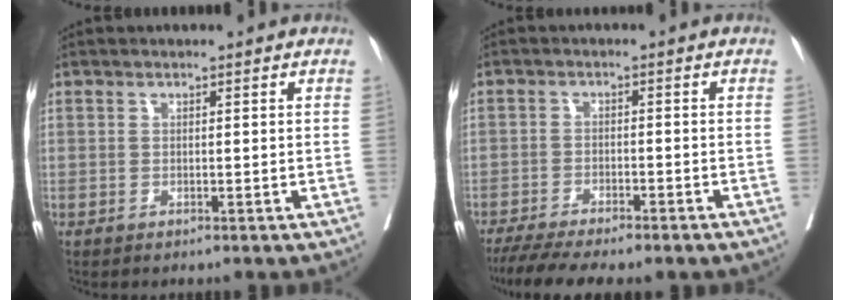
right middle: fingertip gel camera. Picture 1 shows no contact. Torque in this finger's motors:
{"motor_torque": [1.06, -1.07, 0.22, 0.12]}